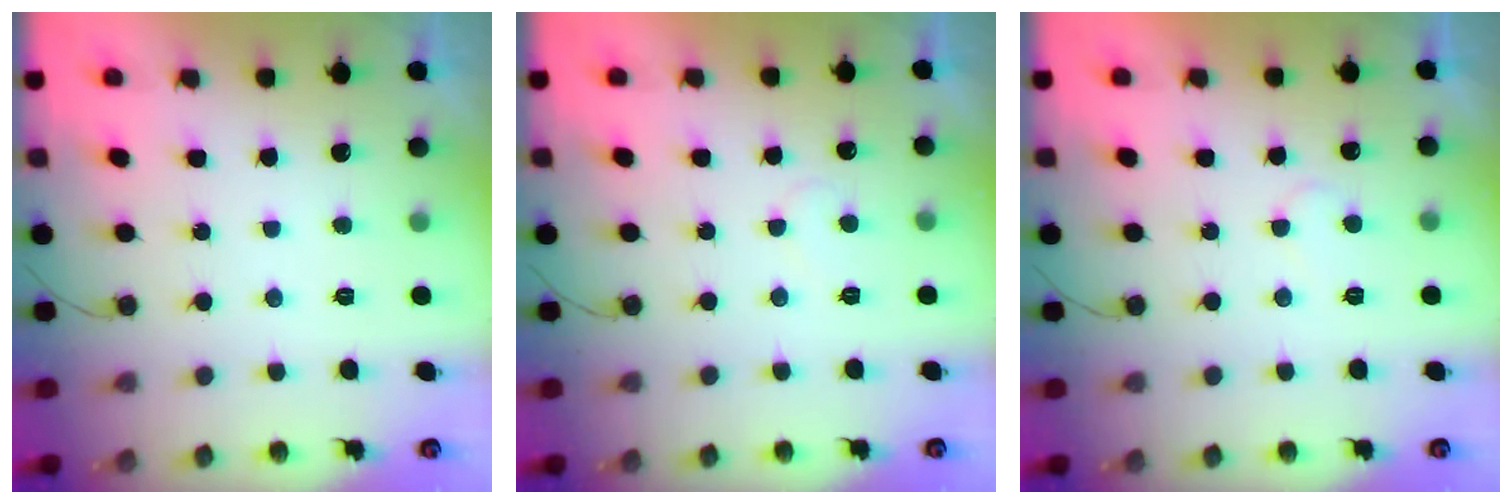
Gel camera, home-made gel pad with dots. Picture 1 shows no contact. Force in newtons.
{"total": 4.5, "press": 4.5, "slide": 0.3}
{"total": 5.2, "press": 5.2, "slide": 0.5}